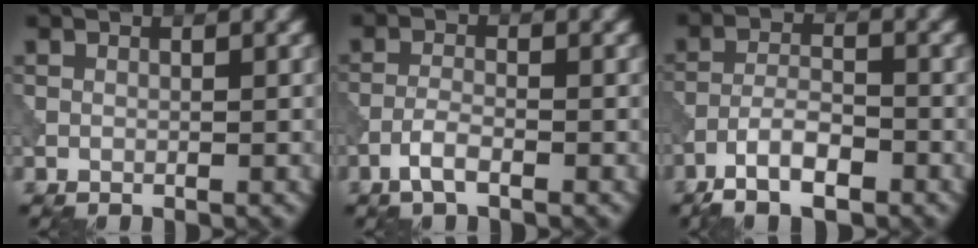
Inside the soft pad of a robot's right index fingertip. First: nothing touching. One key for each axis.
{"total": 2.1, "fx": -1.3, "fy": 0.5, "fz": 1.5, "tx": -0.033, "ty": 0.004, "tz": -0.032}
{"total": 5.0, "fx": -3.4, "fy": 1.7, "fz": 3.3, "tx": -0.059, "ty": 0.001, "tz": -0.067}